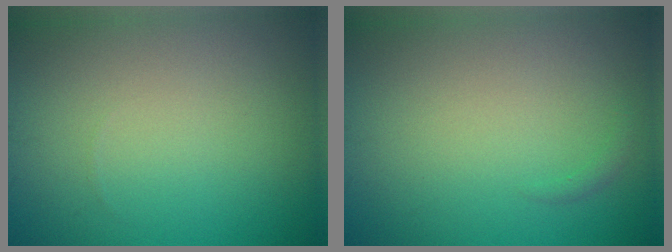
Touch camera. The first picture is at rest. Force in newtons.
{"total": 0.5, "press": 0.5, "slide": 0.1}